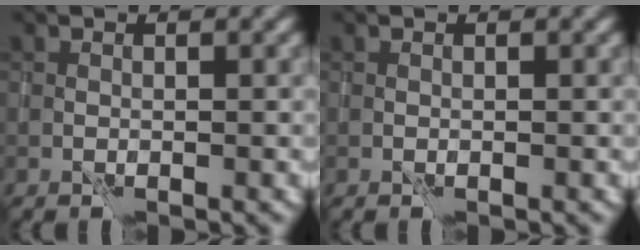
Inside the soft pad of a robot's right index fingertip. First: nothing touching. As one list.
[{"total": 0.0}]